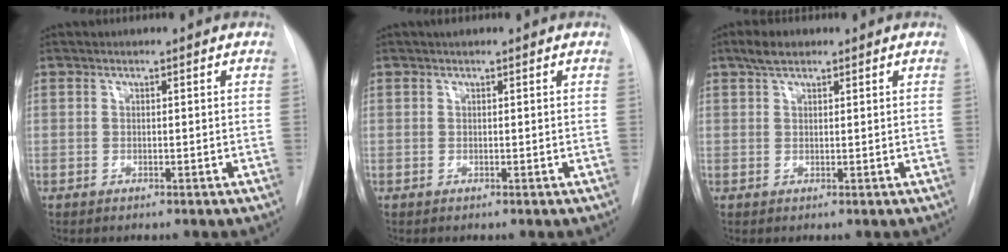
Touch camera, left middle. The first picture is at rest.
{"total": 0.7, "force": [0.5, 0.1, 0.4], "torque": [-0.009, 0.009, 0.009]}
{"total": 2.7, "force": [1.9, 1.2, 1.4], "torque": [-0.029, 0.010, 0.034]}